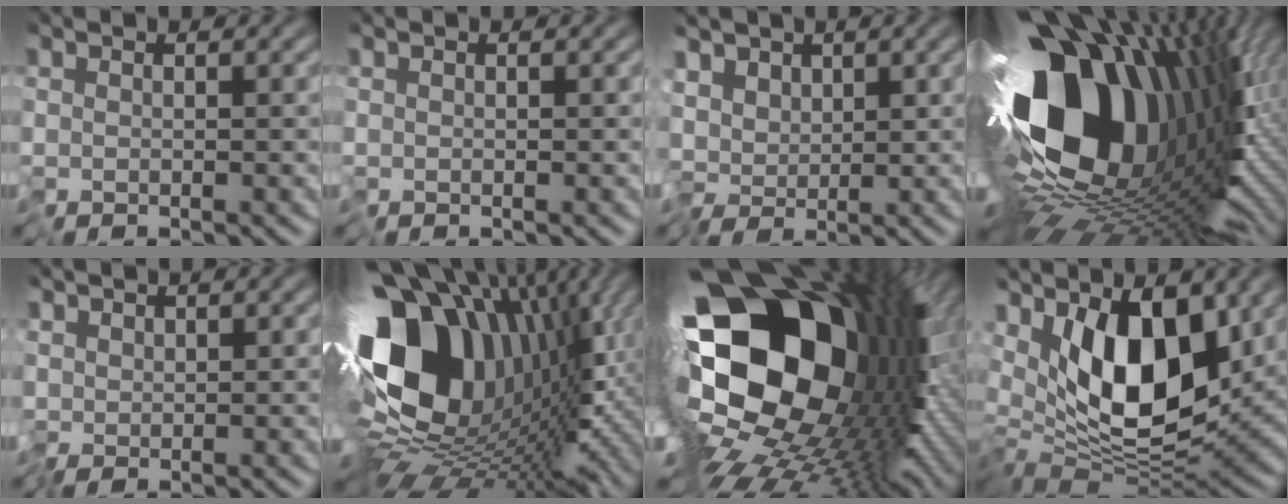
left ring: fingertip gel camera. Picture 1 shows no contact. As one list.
[{"total": 0.0}, {"total": 2.8, "force": [-0.1, 2.2, 1.7], "torque": [-0.028, 0.012, -0.014]}, {"total": 18.7, "force": [2.8, 11.6, 14.3], "torque": [-0.249, -0.059, 0.077]}, {"total": 1.0, "force": [0.4, 0.9, 0.1], "torque": [-0.008, 0.006, 0.008]}, {"total": 17.1, "force": [2.2, 11.8, 12.2], "torque": [-0.221, -0.005, 0.041]}, {"total": 21.6, "force": [0.9, 15.0, 15.5], "torque": [-0.243, -0.015, -0.023]}, {"total": 10.6, "force": [2.5, 4.7, 9.2], "torque": [-0.140, -0.005, 0.036]}]